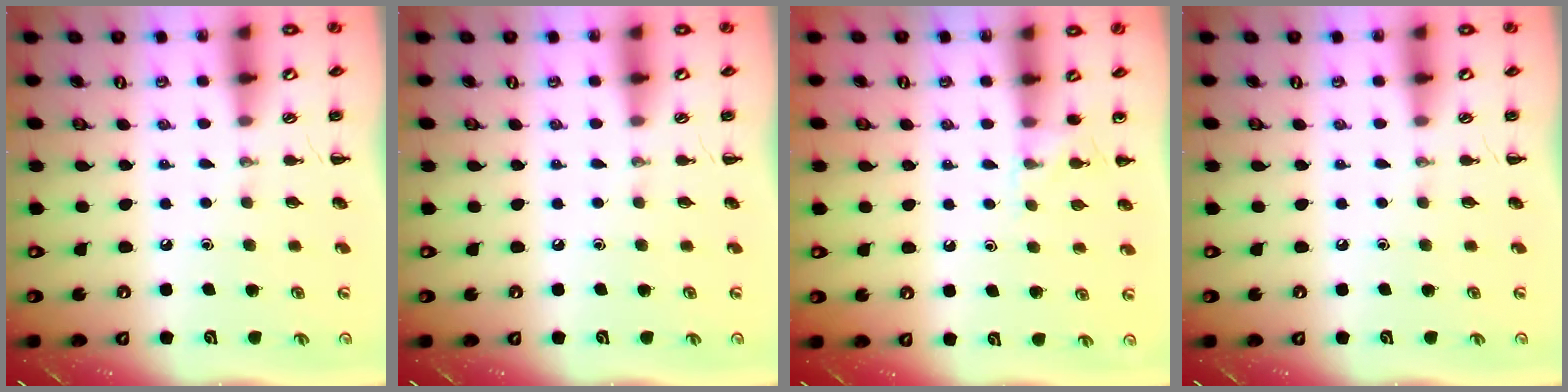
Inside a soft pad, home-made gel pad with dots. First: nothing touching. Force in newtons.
{"total": 0.0}
{"total": 5.9, "press": 5.6, "slide": 1.8}
{"total": 0.0}